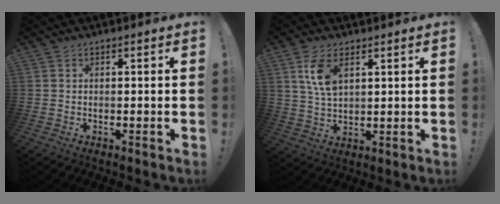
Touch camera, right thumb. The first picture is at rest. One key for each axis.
{"total": 8.3, "fx": 4.0, "fy": 4.2, "fz": 5.9, "tx": -0.109, "ty": -0.011, "tz": 0.072}